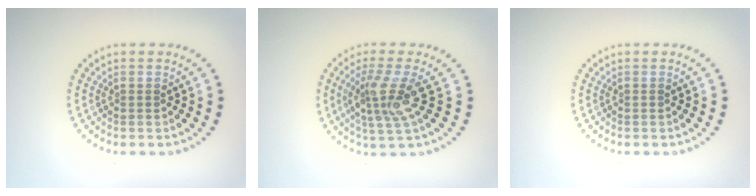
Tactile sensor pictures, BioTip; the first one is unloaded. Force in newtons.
{"total": 3.6, "press": 3.0, "slide": 2.0}
{"total": 0.0}